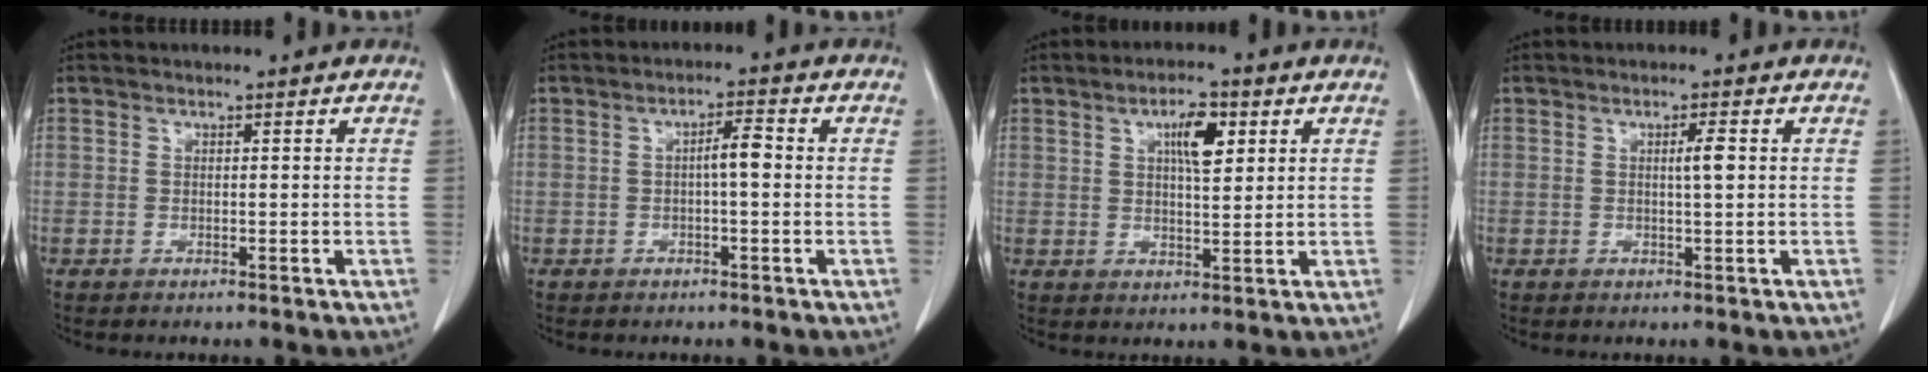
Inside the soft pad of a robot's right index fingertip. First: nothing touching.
{"total": 3.0, "force": [-0.1, 0.5, 2.9], "torque": [-0.049, 0.007, -0.001]}
{"total": 5.7, "force": [2.3, 1.7, 4.9], "torque": [-0.084, 0.003, 0.037]}
{"total": 2.1, "force": [0.3, 0.0, 2.0], "torque": [-0.036, 0.002, 0.007]}